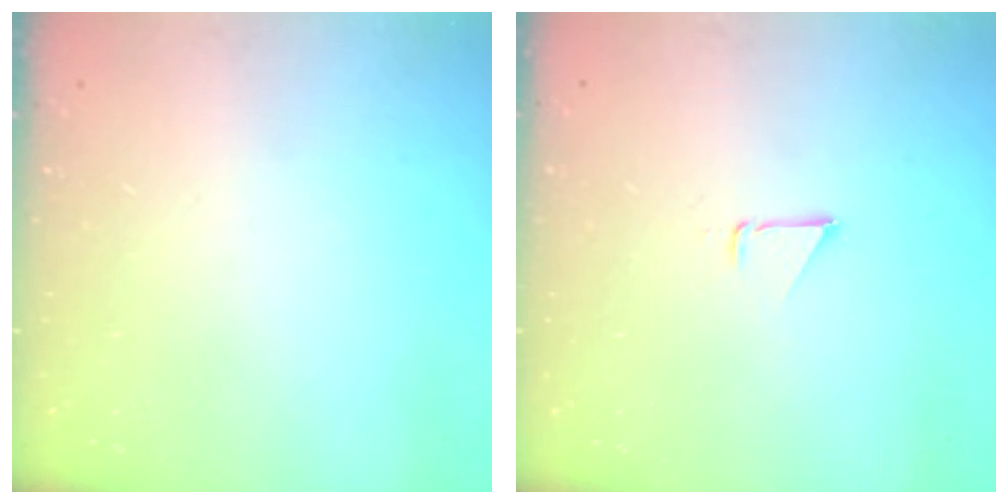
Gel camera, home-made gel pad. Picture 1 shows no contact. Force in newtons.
{"total": 1.9, "press": 1.9, "slide": 0.0}